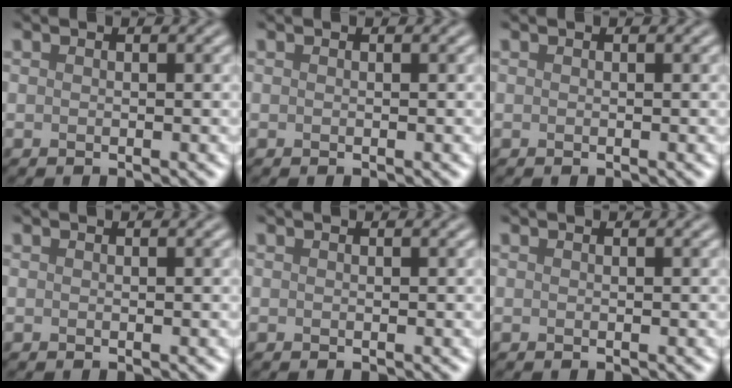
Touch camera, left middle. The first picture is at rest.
{"total": 0.0}
{"total": 0.0}
{"total": 0.0}
{"total": 0.0}
{"total": 0.0}